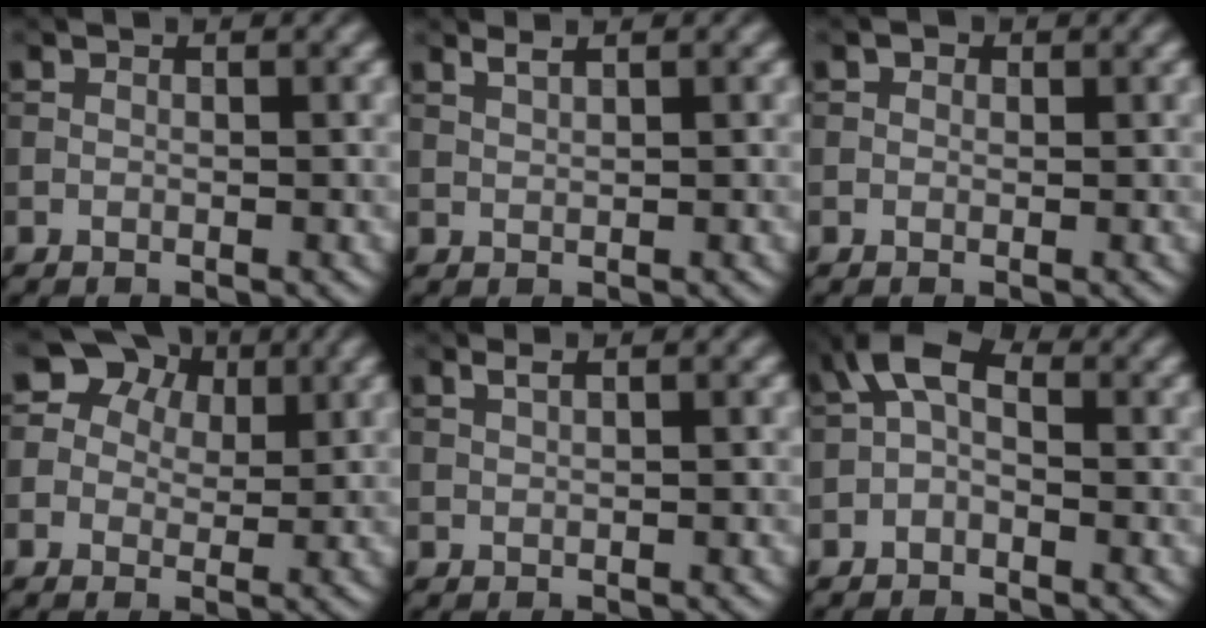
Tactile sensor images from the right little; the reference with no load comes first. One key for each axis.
{"total": 1.2, "fx": 0.9, "fy": 0.2, "fz": 0.7, "tx": -0.009, "ty": 0.002, "tz": 0.013}
{"total": 0.7, "fx": 0.3, "fy": 0.6, "fz": 0.4, "tx": -0.005, "ty": -0.003, "tz": -0.001}
{"total": 9.0, "fx": 4.2, "fy": 6.9, "fz": 3.9, "tx": -0.066, "ty": 0.033, "tz": 0.040}
{"total": 0.8, "fx": 0.6, "fy": 0.1, "fz": 0.6, "tx": -0.011, "ty": 0.002, "tz": 0.010}
{"total": 4.0, "fx": 0.0, "fy": 2.2, "fz": 3.3, "tx": -0.063, "ty": 0.019, "tz": -0.015}